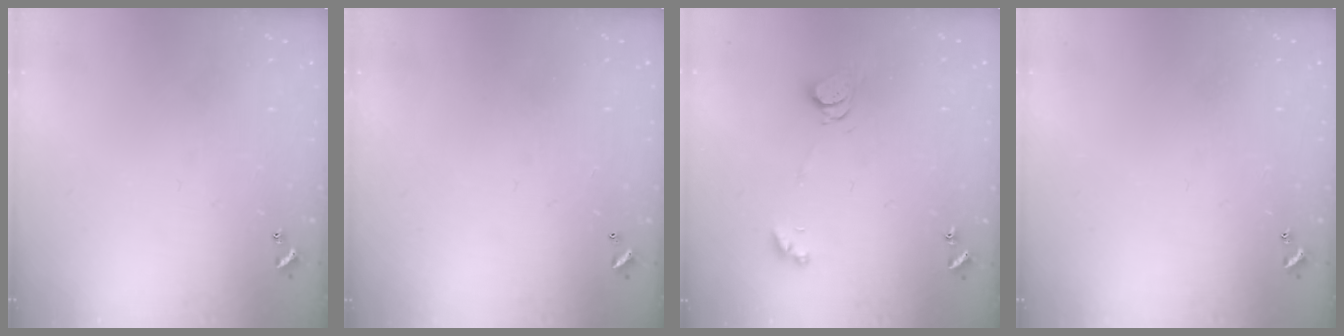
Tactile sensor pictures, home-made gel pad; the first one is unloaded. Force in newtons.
{"total": 2.8, "press": 2.8, "slide": 0.1}
{"total": 4.0, "press": 4.0, "slide": 0.2}
{"total": 0.0}